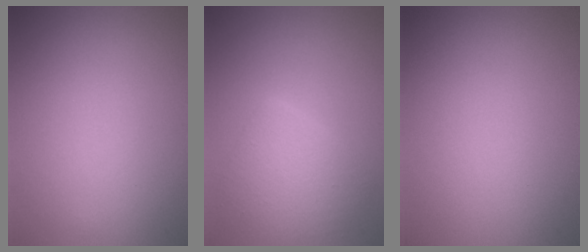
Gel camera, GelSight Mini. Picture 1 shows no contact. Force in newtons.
{"total": 3.6, "press": 3.6, "slide": 0.2}
{"total": 0.0}